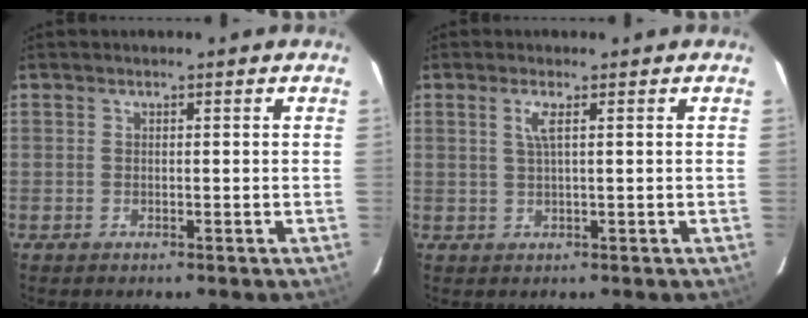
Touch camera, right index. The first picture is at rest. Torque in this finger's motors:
{"motor_torque": [0.16, 0.05, 0.05, 0.05]}